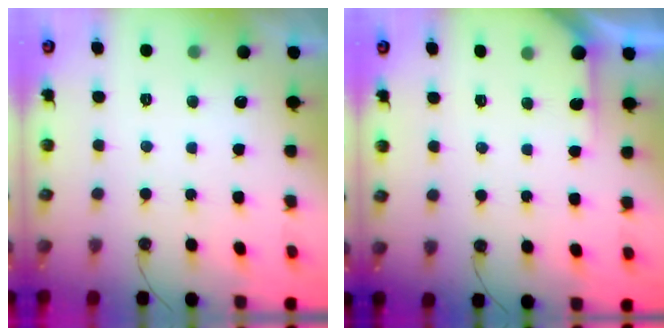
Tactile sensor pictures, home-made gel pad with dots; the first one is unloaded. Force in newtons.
{"total": 4.8, "press": 4.8, "slide": 0.4}